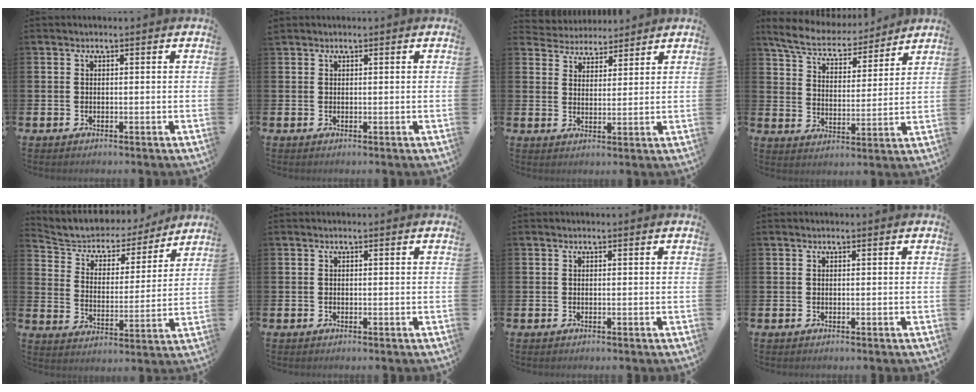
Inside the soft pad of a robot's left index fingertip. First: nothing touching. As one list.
[{"total": 0.7, "force": [0.7, 0.2, 0.0], "torque": [0.004, 0.001, 0.012]}, {"total": 4.2, "force": [4.0, 1.2, -0.6], "torque": [-0.006, -0.024, 0.070]}, {"total": 7.4, "force": [6.9, 1.6, 2.0], "torque": [-0.070, -0.045, 0.120]}, {"total": 5.2, "force": [4.6, 2.3, 0.7], "torque": [-0.043, -0.037, 0.071]}, {"total": 0.0}, {"total": 0.0}, {"total": 0.0}]